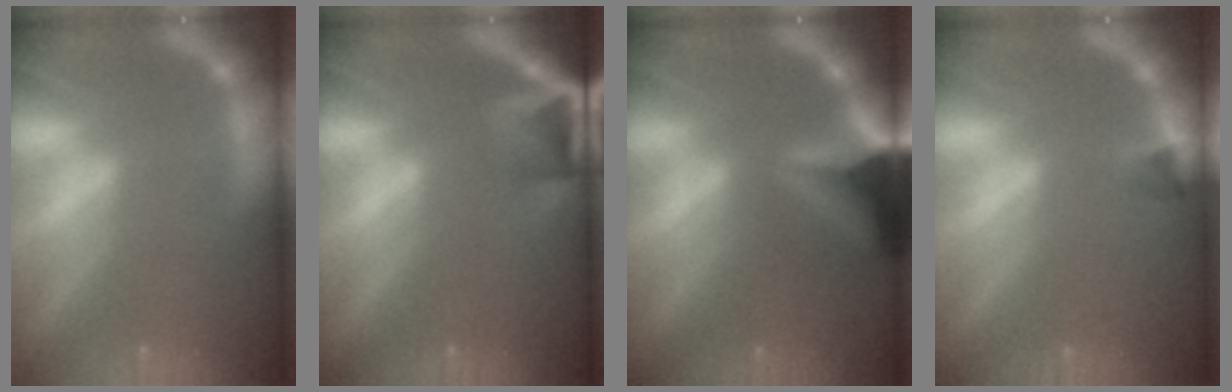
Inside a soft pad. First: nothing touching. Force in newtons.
{"total": 4.9}
{"total": 9.6}
{"total": 1.4}